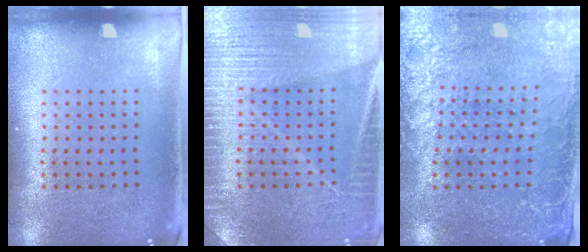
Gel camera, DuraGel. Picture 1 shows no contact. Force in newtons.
{"total": 3.7, "press": 3.7, "slide": 0.6}
{"total": 2.9, "press": 2.8, "slide": 0.7}